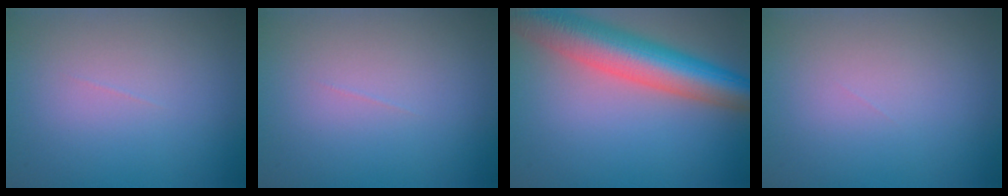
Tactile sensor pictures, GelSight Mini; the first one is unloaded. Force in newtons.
{"total": 0.0}
{"total": 10.1, "press": 10.1, "slide": 0.7}
{"total": 0.0}